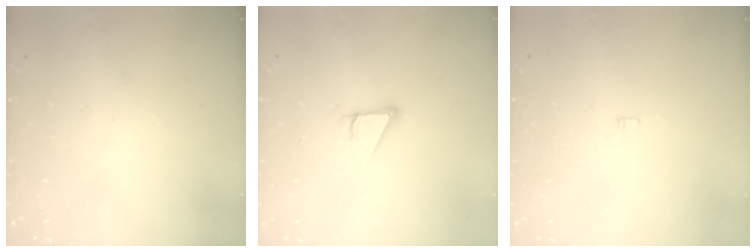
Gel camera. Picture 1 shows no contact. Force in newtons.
{"total": 3.6, "press": 3.6, "slide": 0.1}
{"total": 3.9, "press": 3.8, "slide": 0.4}